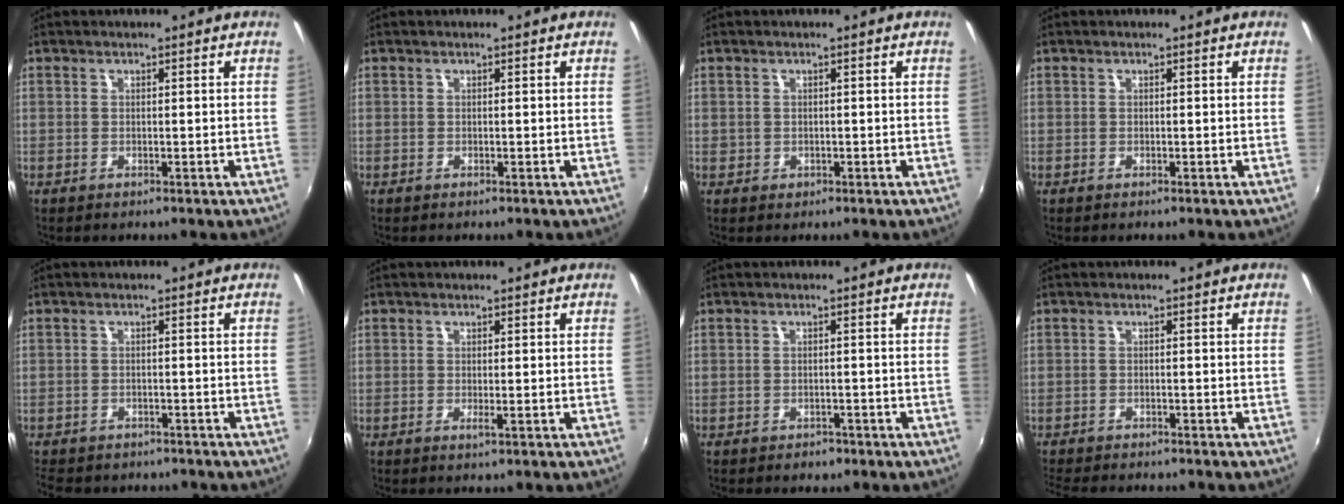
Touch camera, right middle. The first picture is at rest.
{"total": 0.0}
{"total": 1.3, "force": [-0.1, 1.3, 0.4], "torque": [-0.004, -0.002, -0.003]}
{"total": 0.0}
{"total": 6.9, "force": [-5.7, 2.9, 2.4], "torque": [-0.063, -0.018, -0.084]}
{"total": 0.8, "force": [-0.2, -0.2, 0.7], "torque": [-0.014, -0.002, -0.003]}
{"total": 2.2, "force": [-1.6, 1.3, 0.6], "torque": [-0.015, -0.006, -0.022]}
{"total": 6.4, "force": [-5.9, 1.0, 2.2], "torque": [-0.061, -0.020, -0.096]}